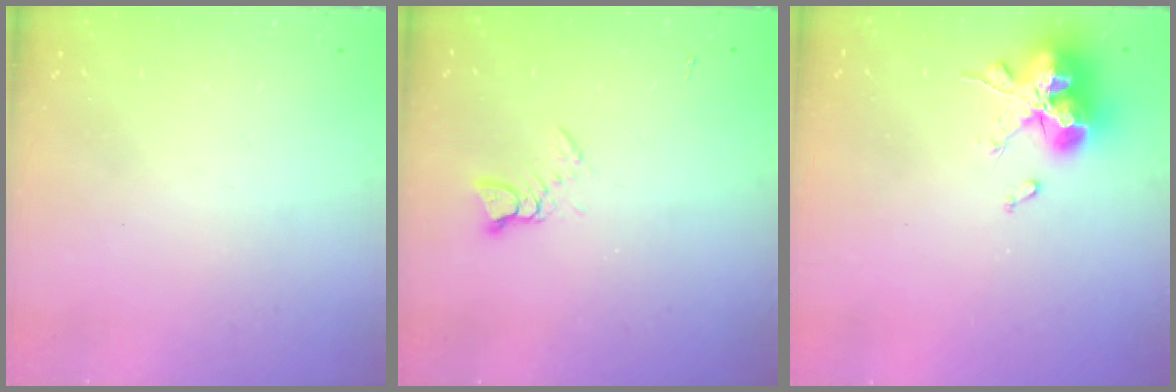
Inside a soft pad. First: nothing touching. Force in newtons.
{"total": 2.6, "press": 2.6, "slide": 0.3}
{"total": 18.8, "press": 18.8, "slide": 0.4}